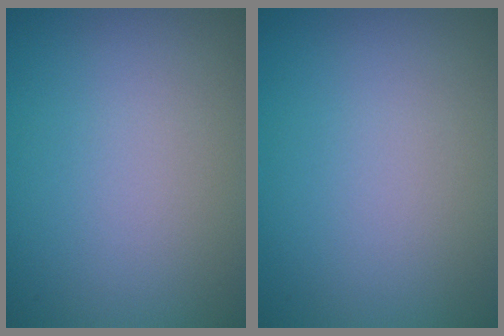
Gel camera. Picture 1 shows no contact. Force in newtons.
{"total": 0.0}